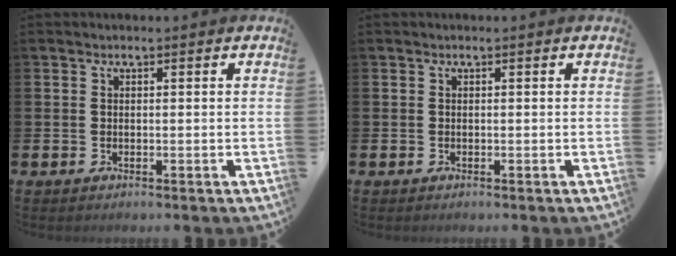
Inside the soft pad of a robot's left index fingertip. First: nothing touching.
{"total": 0.0}